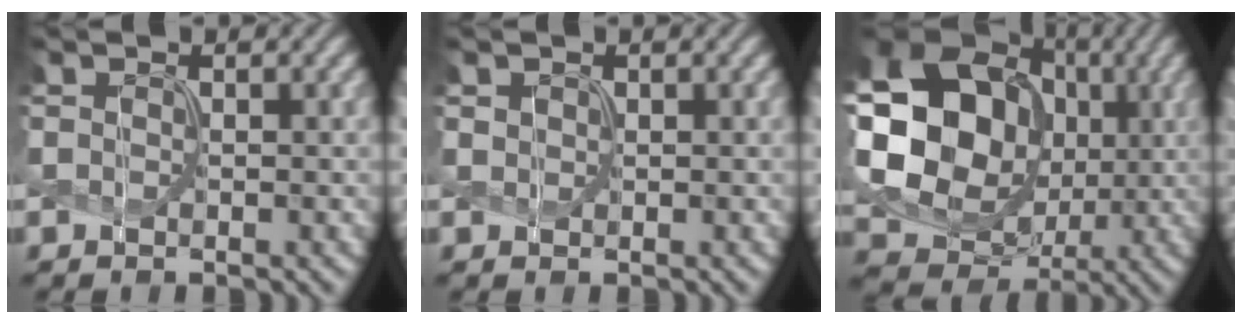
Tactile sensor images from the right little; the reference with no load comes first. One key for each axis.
{"total": 0.5, "fx": 0.3, "fy": 0.4, "fz": 0.1, "tx": -0.003, "ty": -0.001, "tz": 0.008}
{"total": 22.9, "fx": 3.2, "fy": 20.3, "fz": 10.0, "tx": -0.249, "ty": 0.033, "tz": 0.016}